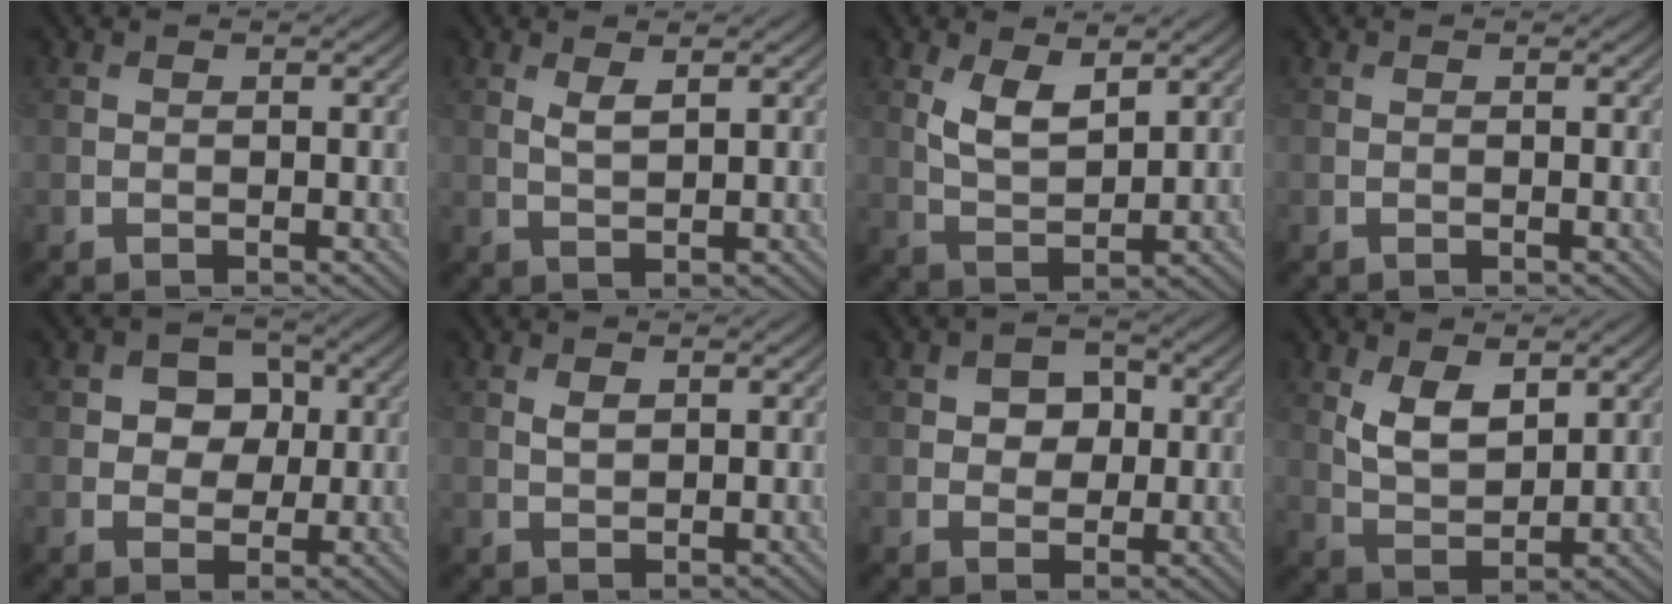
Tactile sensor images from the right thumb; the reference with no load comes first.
{"total": 1.9, "force": [1.1, 0.6, 1.5], "torque": [-0.036, -0.004, 0.025]}
{"total": 5.0, "force": [2.4, 2.3, 3.7], "torque": [-0.083, -0.009, 0.051]}
{"total": 0.0}
{"total": 4.9, "force": [0.8, 4.2, 2.6], "torque": [-0.048, 0.002, -0.002]}
{"total": 1.3, "force": [0.6, 0.7, 0.9], "torque": [-0.022, -0.003, 0.013]}
{"total": 3.8, "force": [0.5, 3.0, 2.2], "torque": [-0.036, 0.003, -0.004]}
{"total": 5.6, "force": [2.4, 3.0, 4.1], "torque": [-0.090, -0.011, 0.050]}